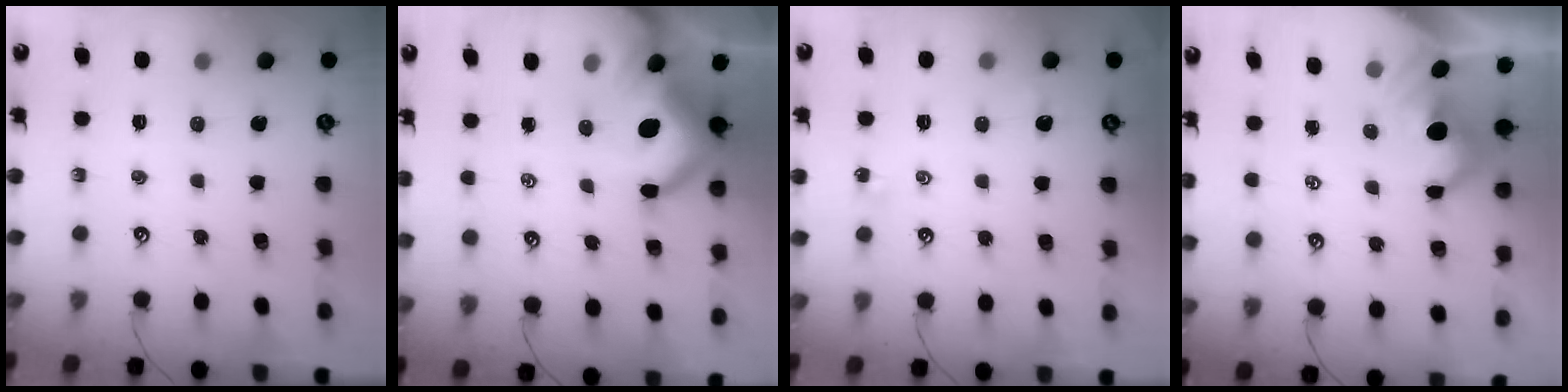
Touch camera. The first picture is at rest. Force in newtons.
{"total": 15.0, "press": 14.8, "slide": 2.2}
{"total": 1.6, "press": 1.6, "slide": 0.4}
{"total": 3.1, "press": 2.9, "slide": 1.0}